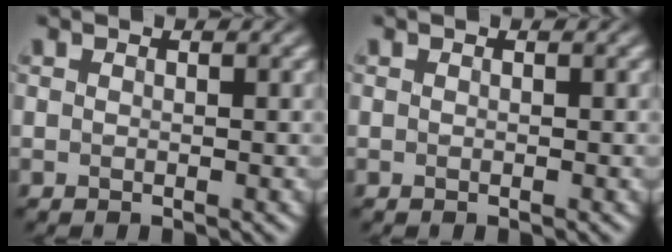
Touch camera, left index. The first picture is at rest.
{"total": 0.0}